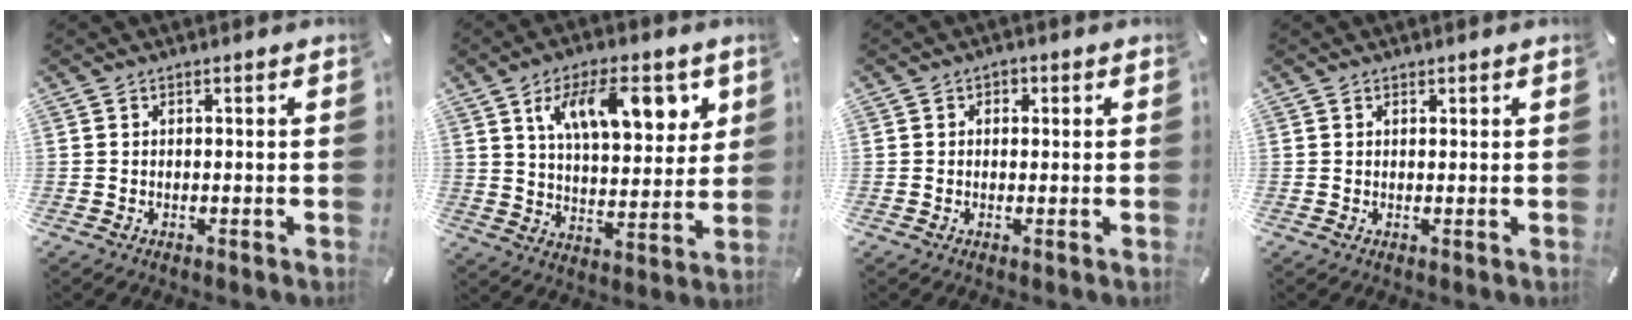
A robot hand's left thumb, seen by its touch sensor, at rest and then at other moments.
{"total": 14.9, "force": [7.3, 7.3, 10.8], "torque": [-0.168, -0.017, 0.126]}
{"total": 1.4, "force": [0.1, 1.2, 0.7], "torque": [-0.006, 0.005, -0.001]}
{"total": 0.6, "force": [0.4, 0.4, 0.2], "torque": [-0.003, 0.001, 0.008]}